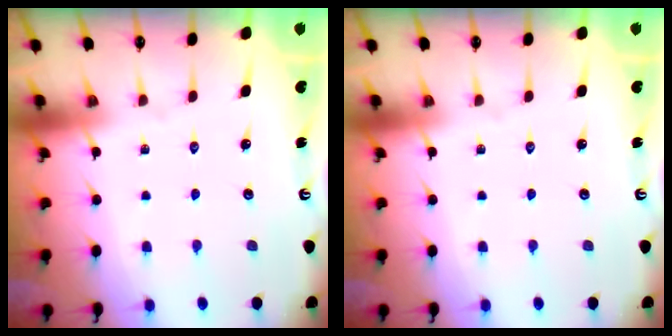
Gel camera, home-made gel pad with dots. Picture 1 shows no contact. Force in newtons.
{"total": 0.0}